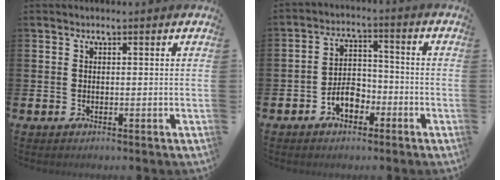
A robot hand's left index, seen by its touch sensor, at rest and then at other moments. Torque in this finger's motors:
{"motor_torque": [0.64, 0.12, 0.13, 0.10]}